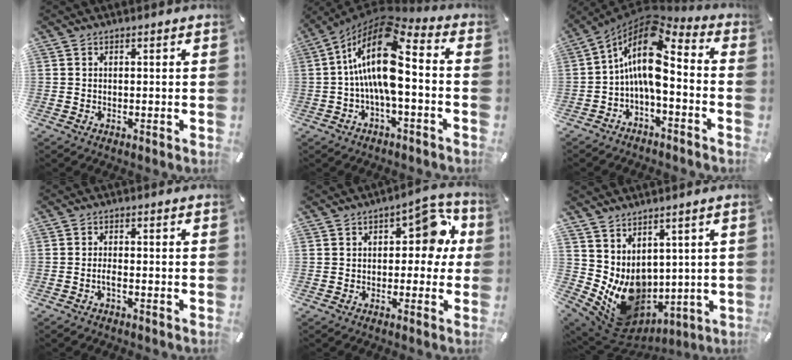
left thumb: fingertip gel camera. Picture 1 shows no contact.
{"total": 18.1, "force": [0.8, 7.7, 16.3], "torque": [-0.310, -0.013, 0.014]}
{"total": 13.6, "force": [0.4, 6.7, 11.8], "torque": [-0.232, -0.022, 0.004]}
{"total": 1.9, "force": [-1.1, 0.5, 1.5], "torque": [-0.028, 0.002, -0.019]}
{"total": 10.0, "force": [2.1, 5.8, 7.9], "torque": [-0.088, -0.007, 0.027]}
{"total": 9.8, "force": [1.6, 8.6, 4.2], "torque": [-0.092, -0.048, 0.044]}